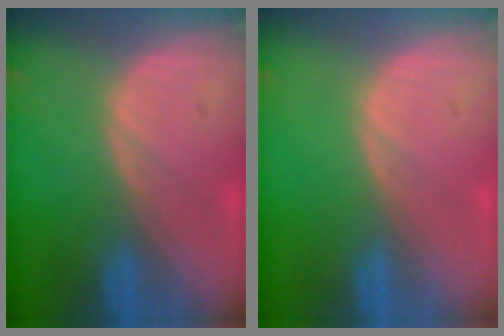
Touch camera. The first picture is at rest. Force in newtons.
{"total": 0.0}